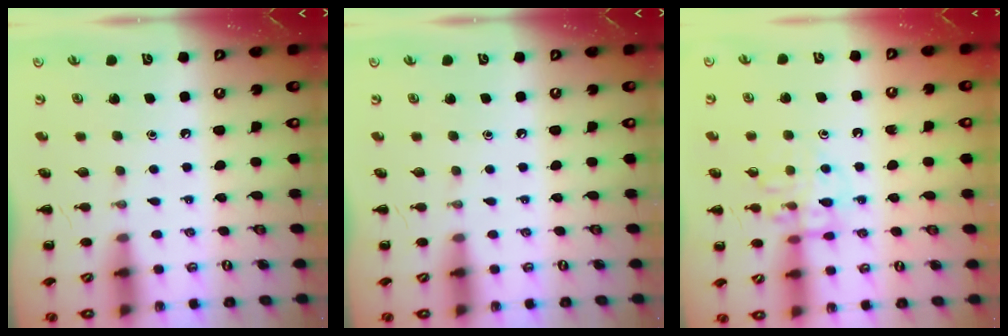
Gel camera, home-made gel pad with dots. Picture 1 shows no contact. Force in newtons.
{"total": 0.0}
{"total": 11.5, "press": 11.4, "slide": 0.9}